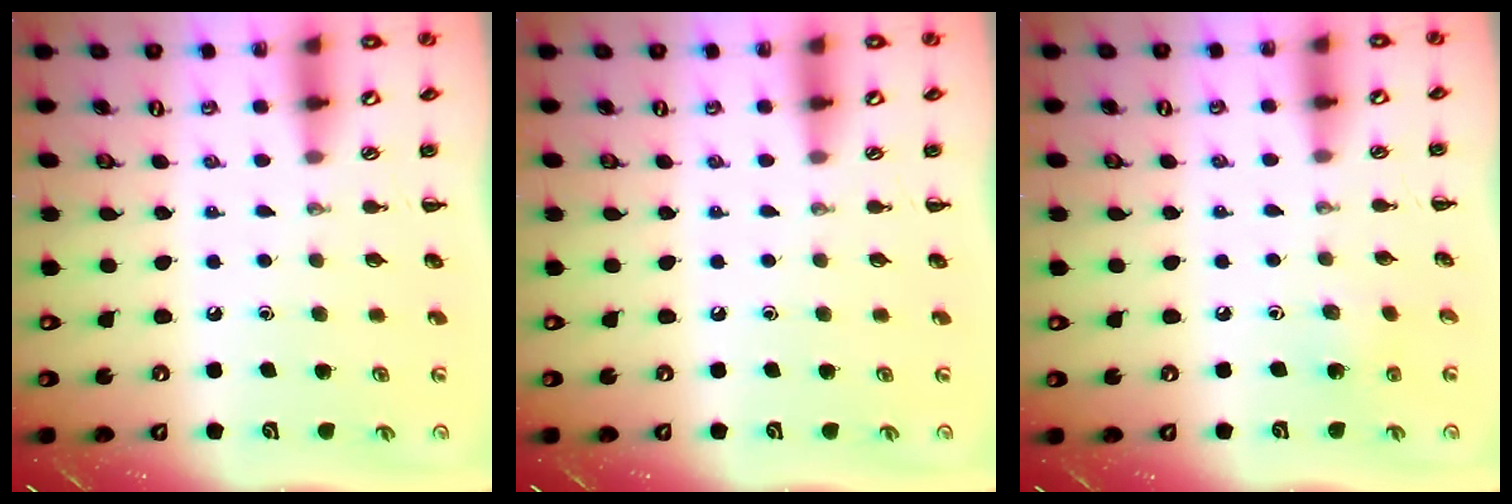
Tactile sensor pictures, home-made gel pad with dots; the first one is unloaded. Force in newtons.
{"total": 0.0}
{"total": 2.4, "press": 2.4, "slide": 0.6}